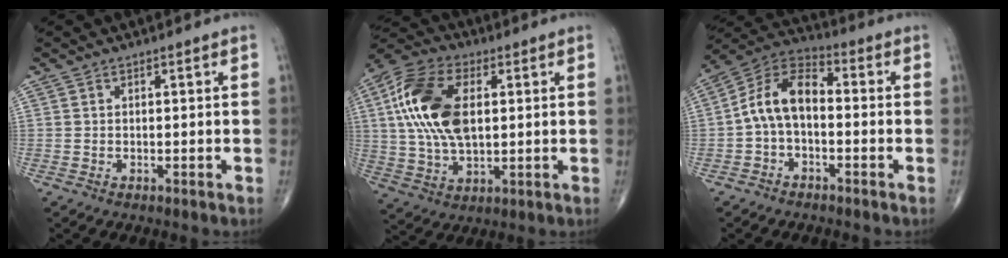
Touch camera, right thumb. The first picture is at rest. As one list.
[{"total": 17.2, "force": [3.1, 9.5, 14.0], "torque": [-0.280, 0.008, 0.053]}, {"total": 10.0, "force": [-1.0, 5.9, 8.0], "torque": [-0.143, 0.039, -0.033]}]